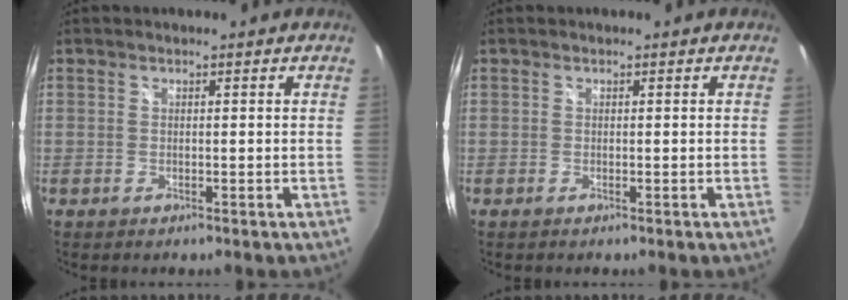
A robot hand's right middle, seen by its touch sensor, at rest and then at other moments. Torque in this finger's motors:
{"motor_torque": [-0.47, 0.54, -0.05, -0.04]}